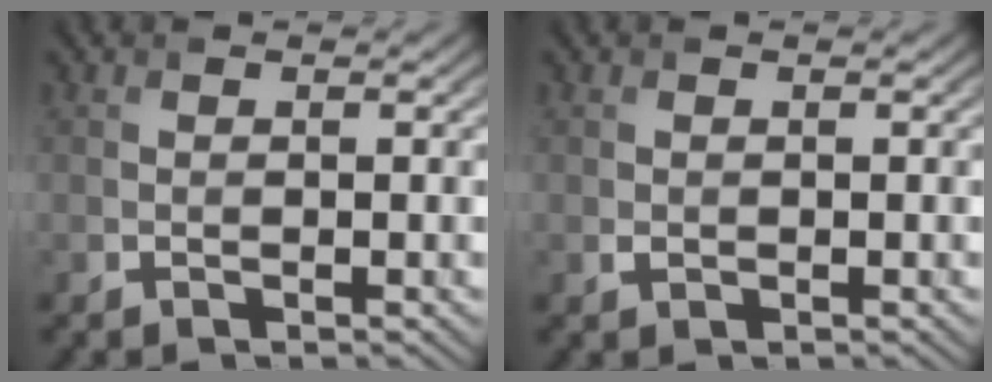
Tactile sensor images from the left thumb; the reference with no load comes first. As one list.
[{"total": 0.5, "force": [0.0, 0.5, 0.3], "torque": [-0.004, -0.004, -0.001]}]